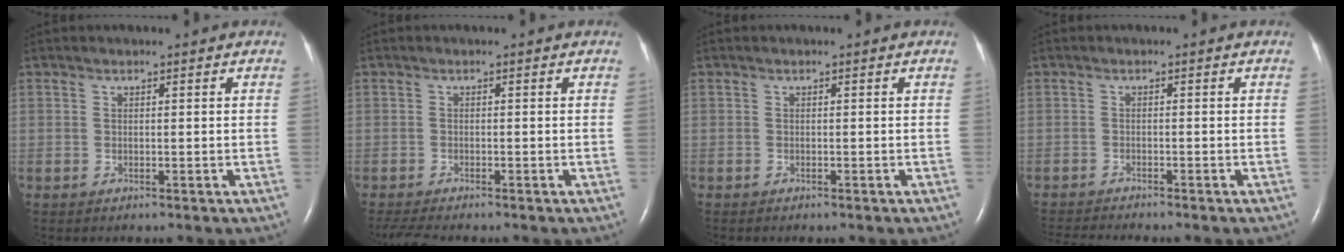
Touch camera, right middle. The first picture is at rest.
{"total": 3.5, "force": [-3.1, 0.1, 1.6], "torque": [-0.033, -0.014, -0.052]}
{"total": 0.5, "force": [-0.4, 0.1, 0.3], "torque": [-0.001, -0.001, -0.005]}
{"total": 5.1, "force": [-4.8, -0.6, 1.5], "torque": [-0.020, -0.014, -0.075]}